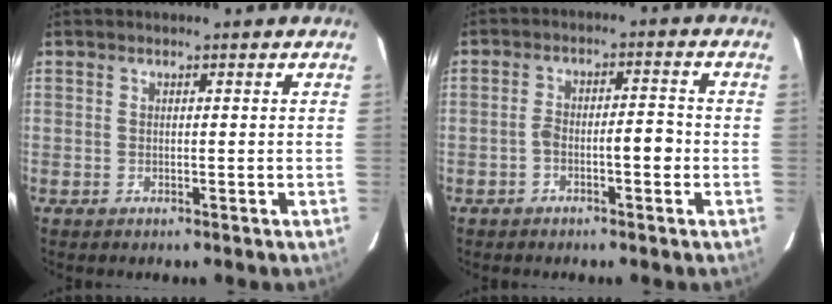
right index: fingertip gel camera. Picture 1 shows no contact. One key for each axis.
{"total": 4.5, "fx": -1.6, "fy": 1.3, "fz": 4.0, "tx": -0.068, "ty": 0.022, "tz": -0.024}